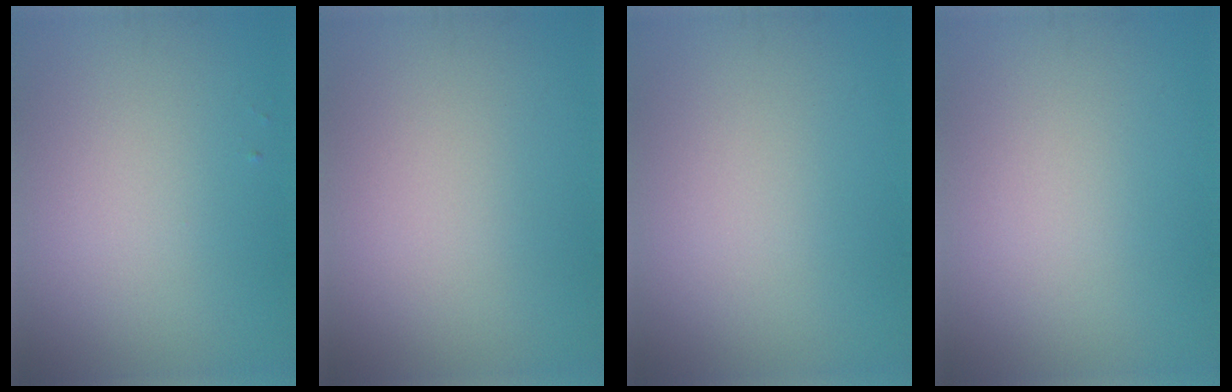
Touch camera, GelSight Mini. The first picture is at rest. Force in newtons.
{"total": 0.0}
{"total": 0.0}
{"total": 0.0}